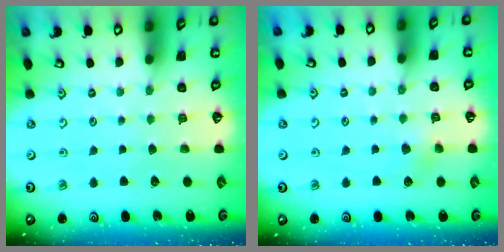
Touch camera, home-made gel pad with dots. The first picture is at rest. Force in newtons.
{"total": 3.8, "press": 3.8, "slide": 0.5}